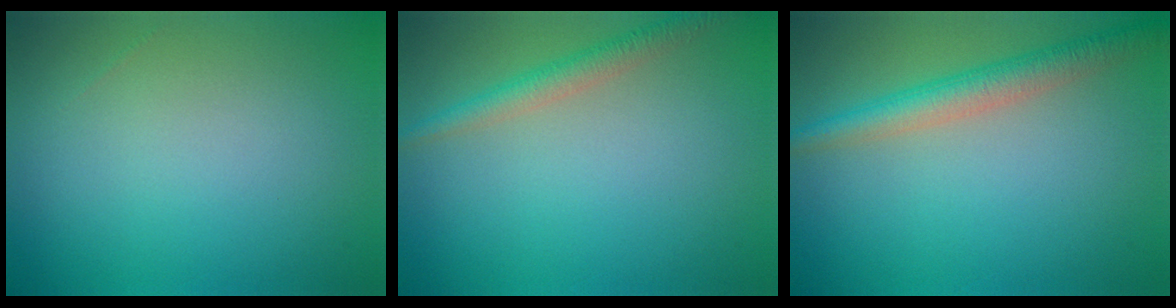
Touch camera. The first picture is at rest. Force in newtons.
{"total": 2.3, "press": 2.3, "slide": 0.1}
{"total": 3.6, "press": 3.6, "slide": 0.1}